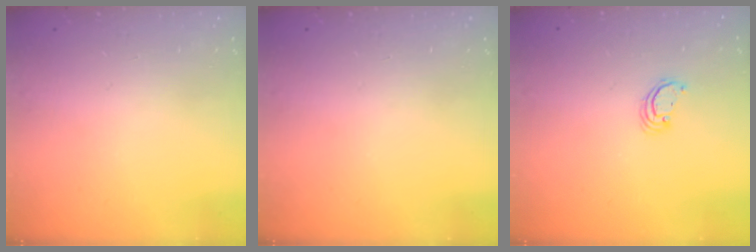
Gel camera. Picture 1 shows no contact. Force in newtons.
{"total": 0.0}
{"total": 2.6, "press": 2.6, "slide": 0.2}